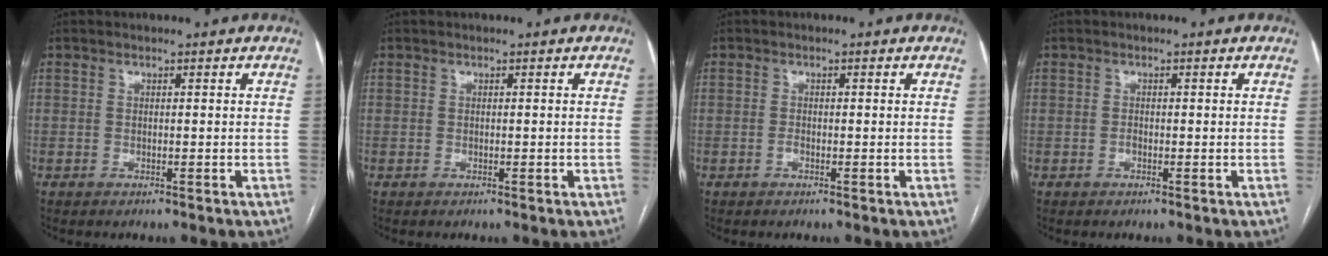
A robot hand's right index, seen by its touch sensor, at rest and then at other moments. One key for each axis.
{"total": 0.0}
{"total": 0.6, "fx": -0.3, "fy": 0.3, "fz": 0.4, "tx": -0.004, "ty": 0.002, "tz": -0.007}
{"total": 0.5, "fx": -0.3, "fy": 0.3, "fz": 0.3, "tx": -0.002, "ty": 0.002, "tz": -0.007}